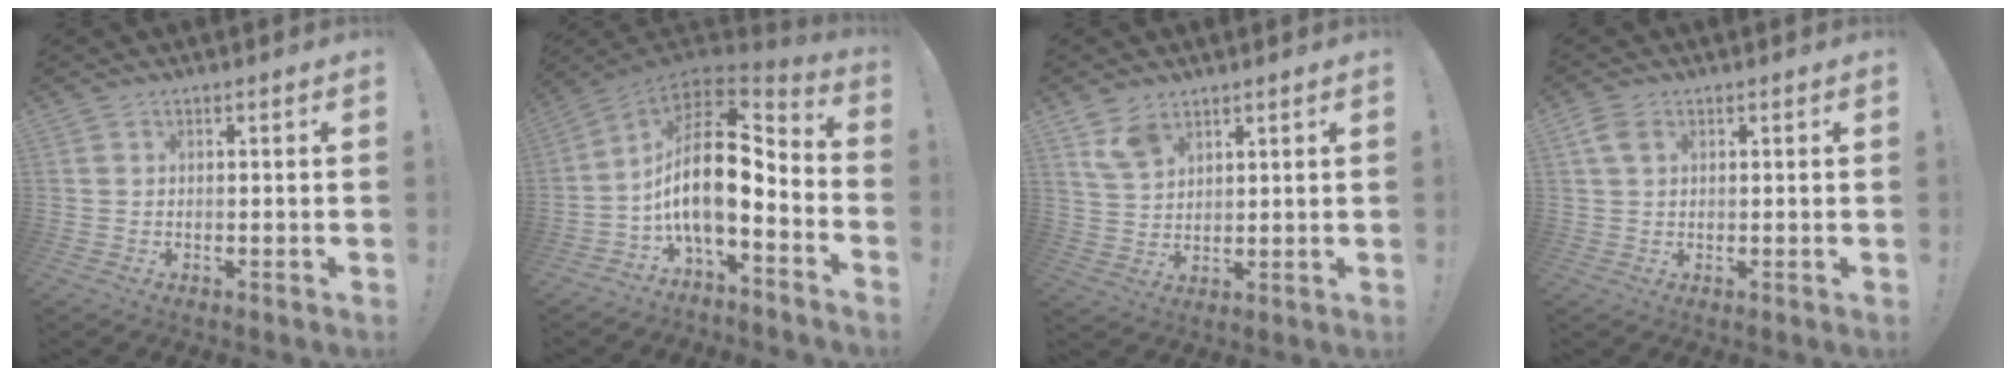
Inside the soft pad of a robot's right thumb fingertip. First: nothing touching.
{"total": 19.4, "force": [-0.4, 8.8, 17.3], "torque": [-0.325, -0.004, -0.007]}
{"total": 6.9, "force": [4.8, 3.8, 3.1], "torque": [-0.061, -0.017, 0.094]}
{"total": 3.8, "force": [1.4, 2.3, 2.7], "torque": [-0.055, 0.005, 0.029]}